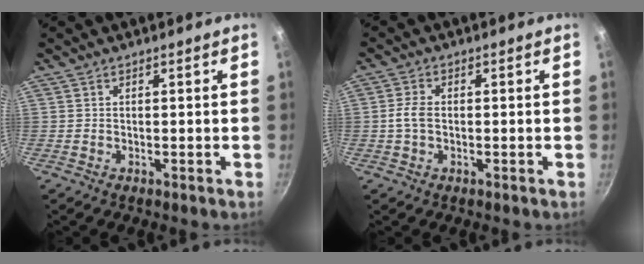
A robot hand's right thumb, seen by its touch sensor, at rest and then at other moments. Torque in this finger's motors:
{"motor_torque": [0.20, 0.63, 0.09, -0.54, 0.18]}